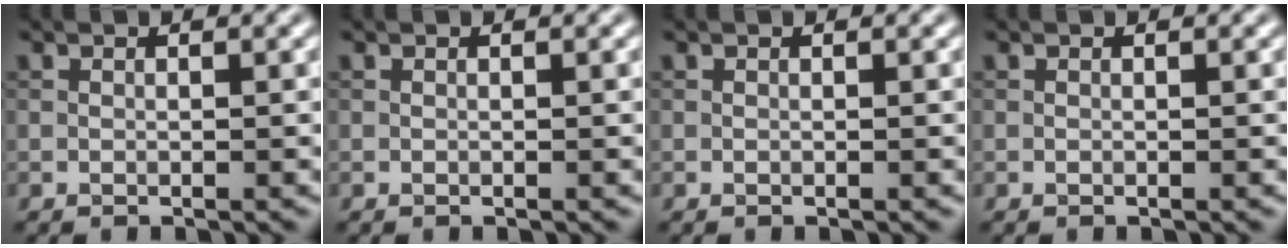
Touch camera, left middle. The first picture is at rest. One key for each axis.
{"total": 0.0}
{"total": 0.0}
{"total": 0.0}